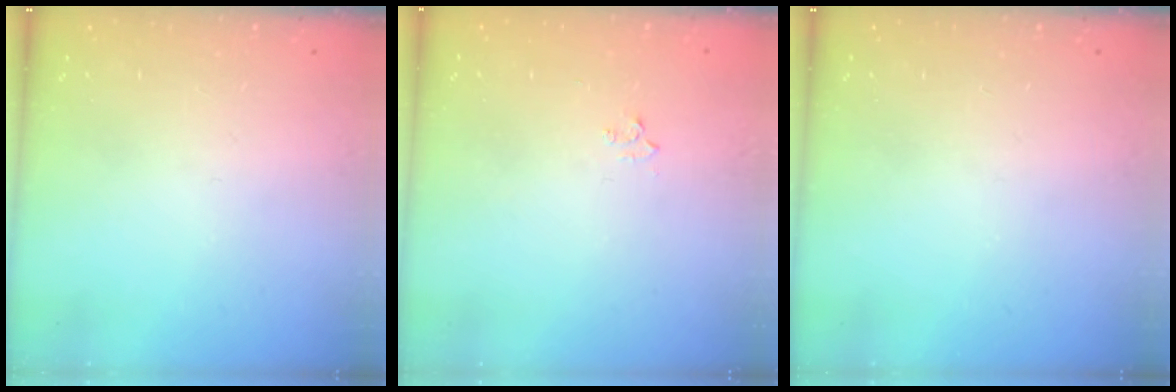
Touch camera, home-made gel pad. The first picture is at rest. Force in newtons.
{"total": 2.9, "press": 2.8, "slide": 0.4}
{"total": 0.0}